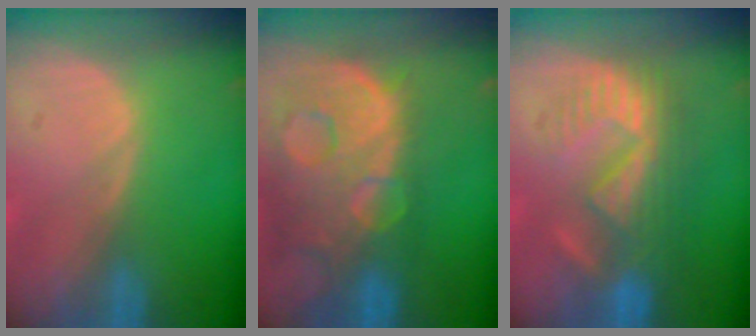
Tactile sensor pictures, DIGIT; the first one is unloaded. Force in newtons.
{"total": 13.8, "press": 11.2, "slide": 8.0}
{"total": 8.9, "press": 8.4, "slide": 2.9}